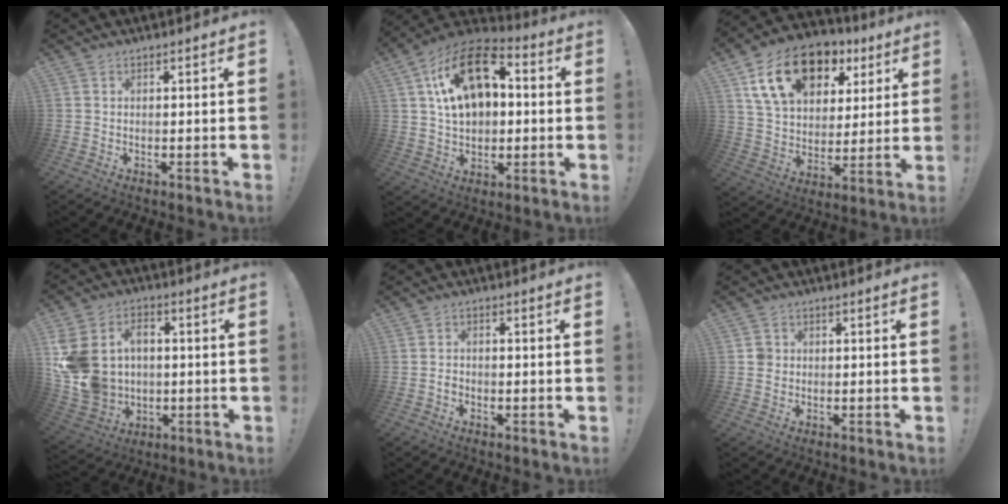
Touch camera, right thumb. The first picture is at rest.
{"total": 19.4, "force": [5.3, 13.0, 13.4], "torque": [-0.210, -0.008, 0.099]}
{"total": 19.6, "force": [10.1, 12.4, 11.2], "torque": [-0.183, -0.040, 0.187]}
{"total": 15.7, "force": [1.7, 12.8, 9.0], "torque": [-0.180, -0.004, 0.033]}
{"total": 1.6, "force": [-1.2, 0.9, 0.6], "torque": [-0.012, 0.009, -0.020]}
{"total": 2.7, "force": [0.1, 2.6, 0.9], "torque": [-0.003, 0.002, 0.001]}